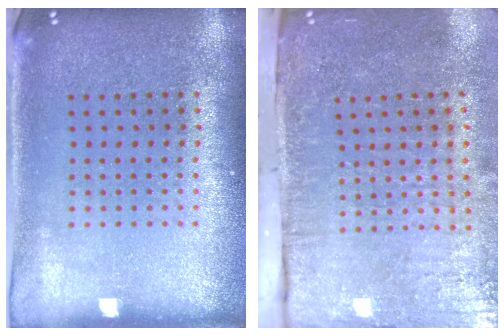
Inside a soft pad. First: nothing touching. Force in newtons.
{"total": 4.8, "press": 3.8, "slide": 2.9}